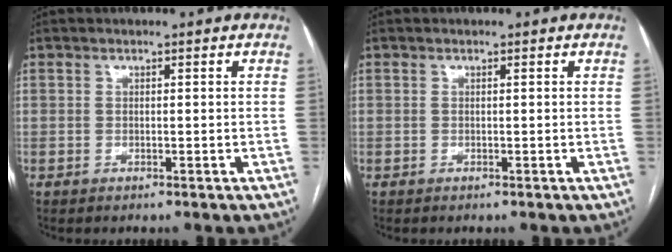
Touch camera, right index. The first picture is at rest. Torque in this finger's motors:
{"motor_torque": [0.38, 0.35, -0.02, 0.01]}